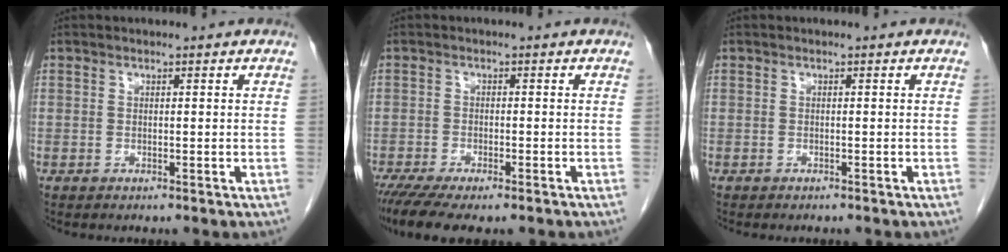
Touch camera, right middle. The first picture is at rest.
{"total": 9.5, "force": [-7.4, 2.2, 5.4], "torque": [-0.083, -0.013, -0.113]}
{"total": 2.7, "force": [-2.4, 0.6, 1.0], "torque": [-0.018, -0.007, -0.027]}